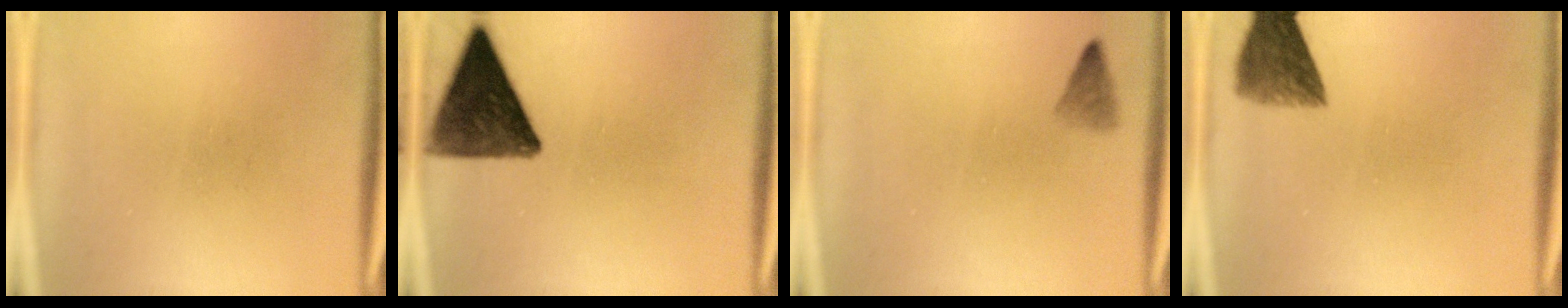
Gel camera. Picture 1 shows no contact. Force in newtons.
{"total": 12.4}
{"total": 1.6}
{"total": 6.3}